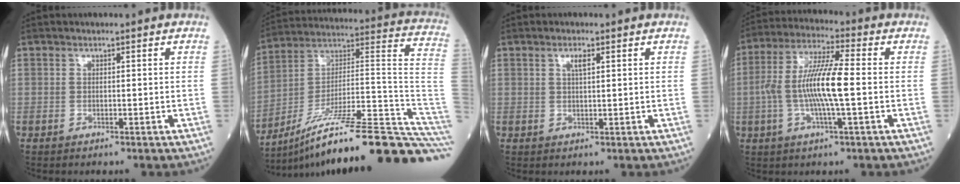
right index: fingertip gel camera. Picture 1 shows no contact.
{"total": 28.6, "force": [-21.9, 0.6, 18.4], "torque": [-0.161, 0.030, -0.337]}
{"total": 1.7, "force": [0.8, 0.3, 1.5], "torque": [-0.029, 0.001, 0.014]}
{"total": 11.3, "force": [-1.1, 1.0, 11.2], "torque": [-0.220, 0.007, -0.028]}